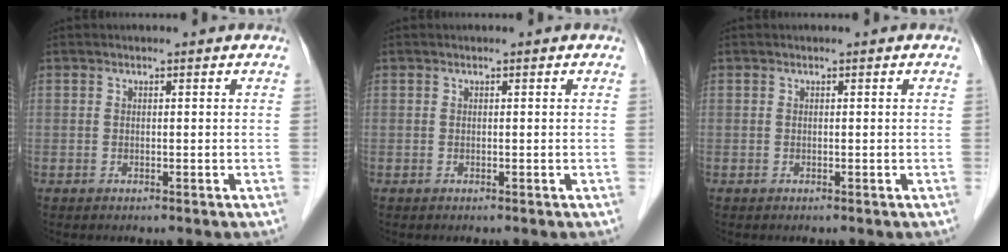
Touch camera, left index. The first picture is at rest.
{"total": 0.0}
{"total": 0.0}